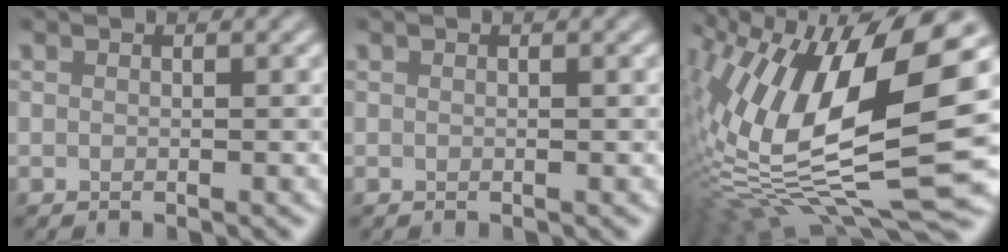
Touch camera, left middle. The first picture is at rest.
{"total": 0.0}
{"total": 18.4, "force": [1.1, 6.9, 17.0], "torque": [-0.322, 0.005, 0.006]}